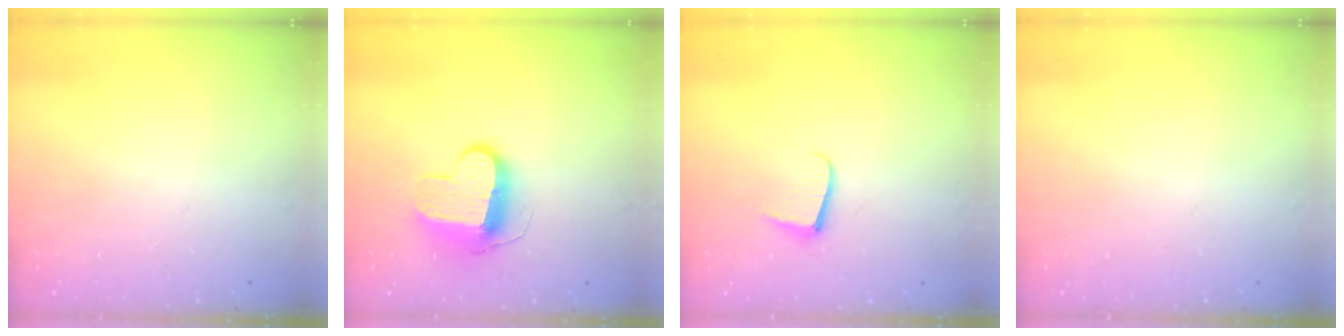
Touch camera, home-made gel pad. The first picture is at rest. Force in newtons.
{"total": 11.7, "press": 11.7, "slide": 0.9}
{"total": 5.7, "press": 5.7, "slide": 0.6}
{"total": 0.0}